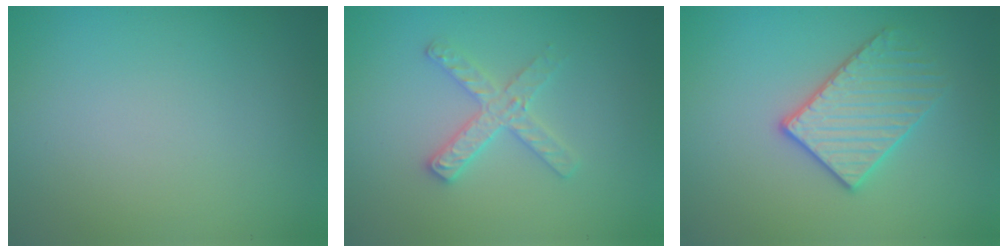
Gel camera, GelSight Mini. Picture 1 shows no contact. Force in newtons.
{"total": 2.6, "press": 2.5, "slide": 0.4}
{"total": 3.0, "press": 2.9, "slide": 0.8}